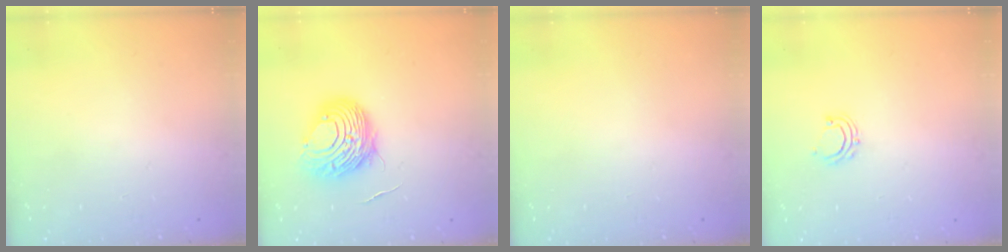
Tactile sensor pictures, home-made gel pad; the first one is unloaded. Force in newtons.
{"total": 9.5, "press": 9.5, "slide": 1.0}
{"total": 0.0}
{"total": 5.1, "press": 5.1, "slide": 0.7}